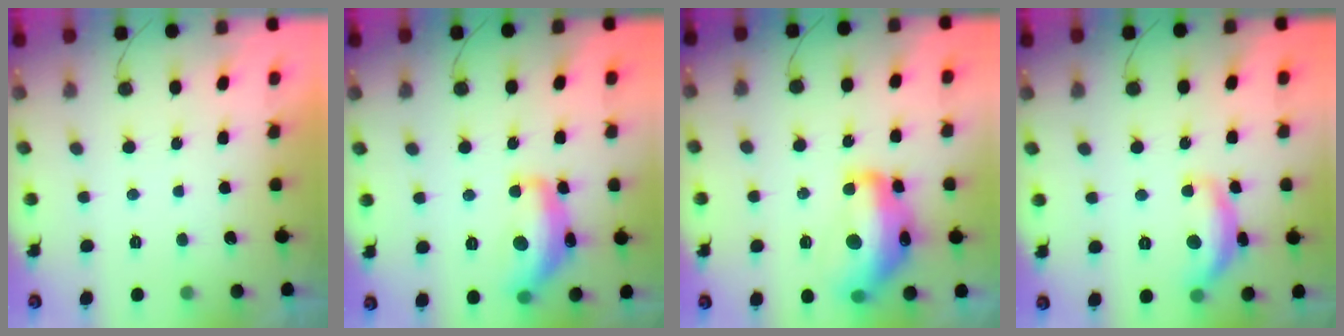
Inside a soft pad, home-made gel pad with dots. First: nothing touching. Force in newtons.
{"total": 15.2, "press": 15.1, "slide": 1.0}
{"total": 19.0, "press": 18.9, "slide": 1.1}
{"total": 11.6, "press": 11.6, "slide": 0.6}